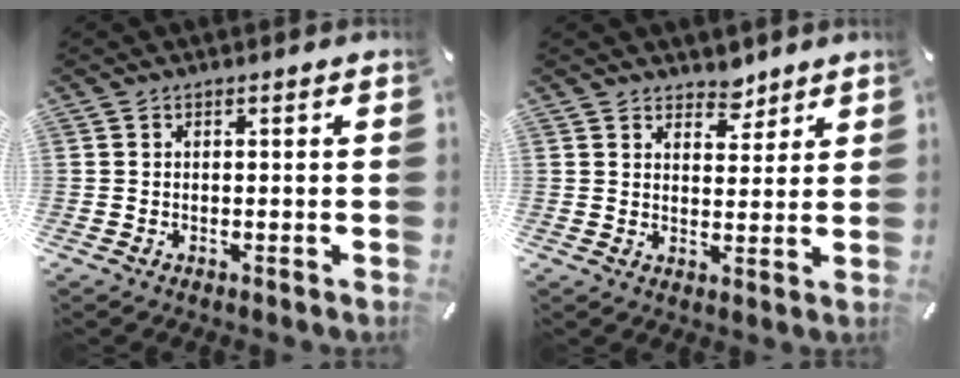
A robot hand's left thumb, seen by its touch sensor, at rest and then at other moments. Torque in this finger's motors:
{"motor_torque": [0.21, -0.49, -0.10, -0.10, 0.00]}